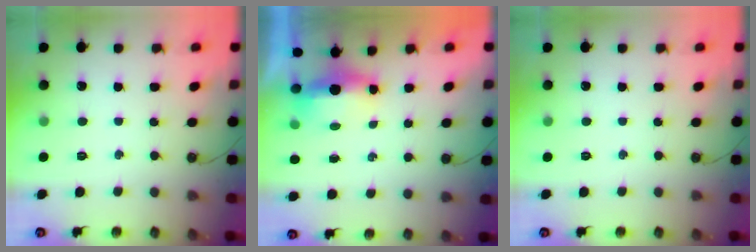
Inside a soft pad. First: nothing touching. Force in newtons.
{"total": 6.7, "press": 5.4, "slide": 4.0}
{"total": 0.0}